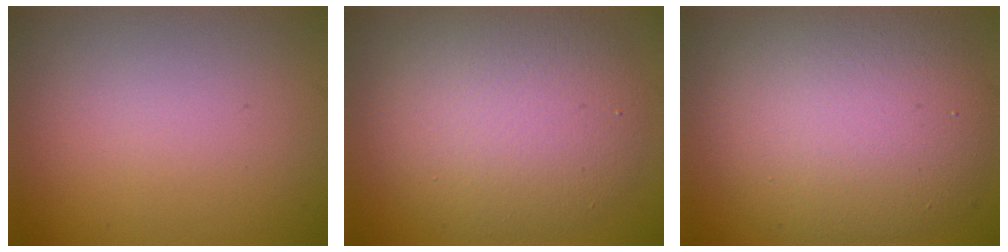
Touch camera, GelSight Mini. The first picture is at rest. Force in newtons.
{"total": 8.0, "press": 8.0, "slide": 0.4}
{"total": 9.4, "press": 9.4, "slide": 0.6}